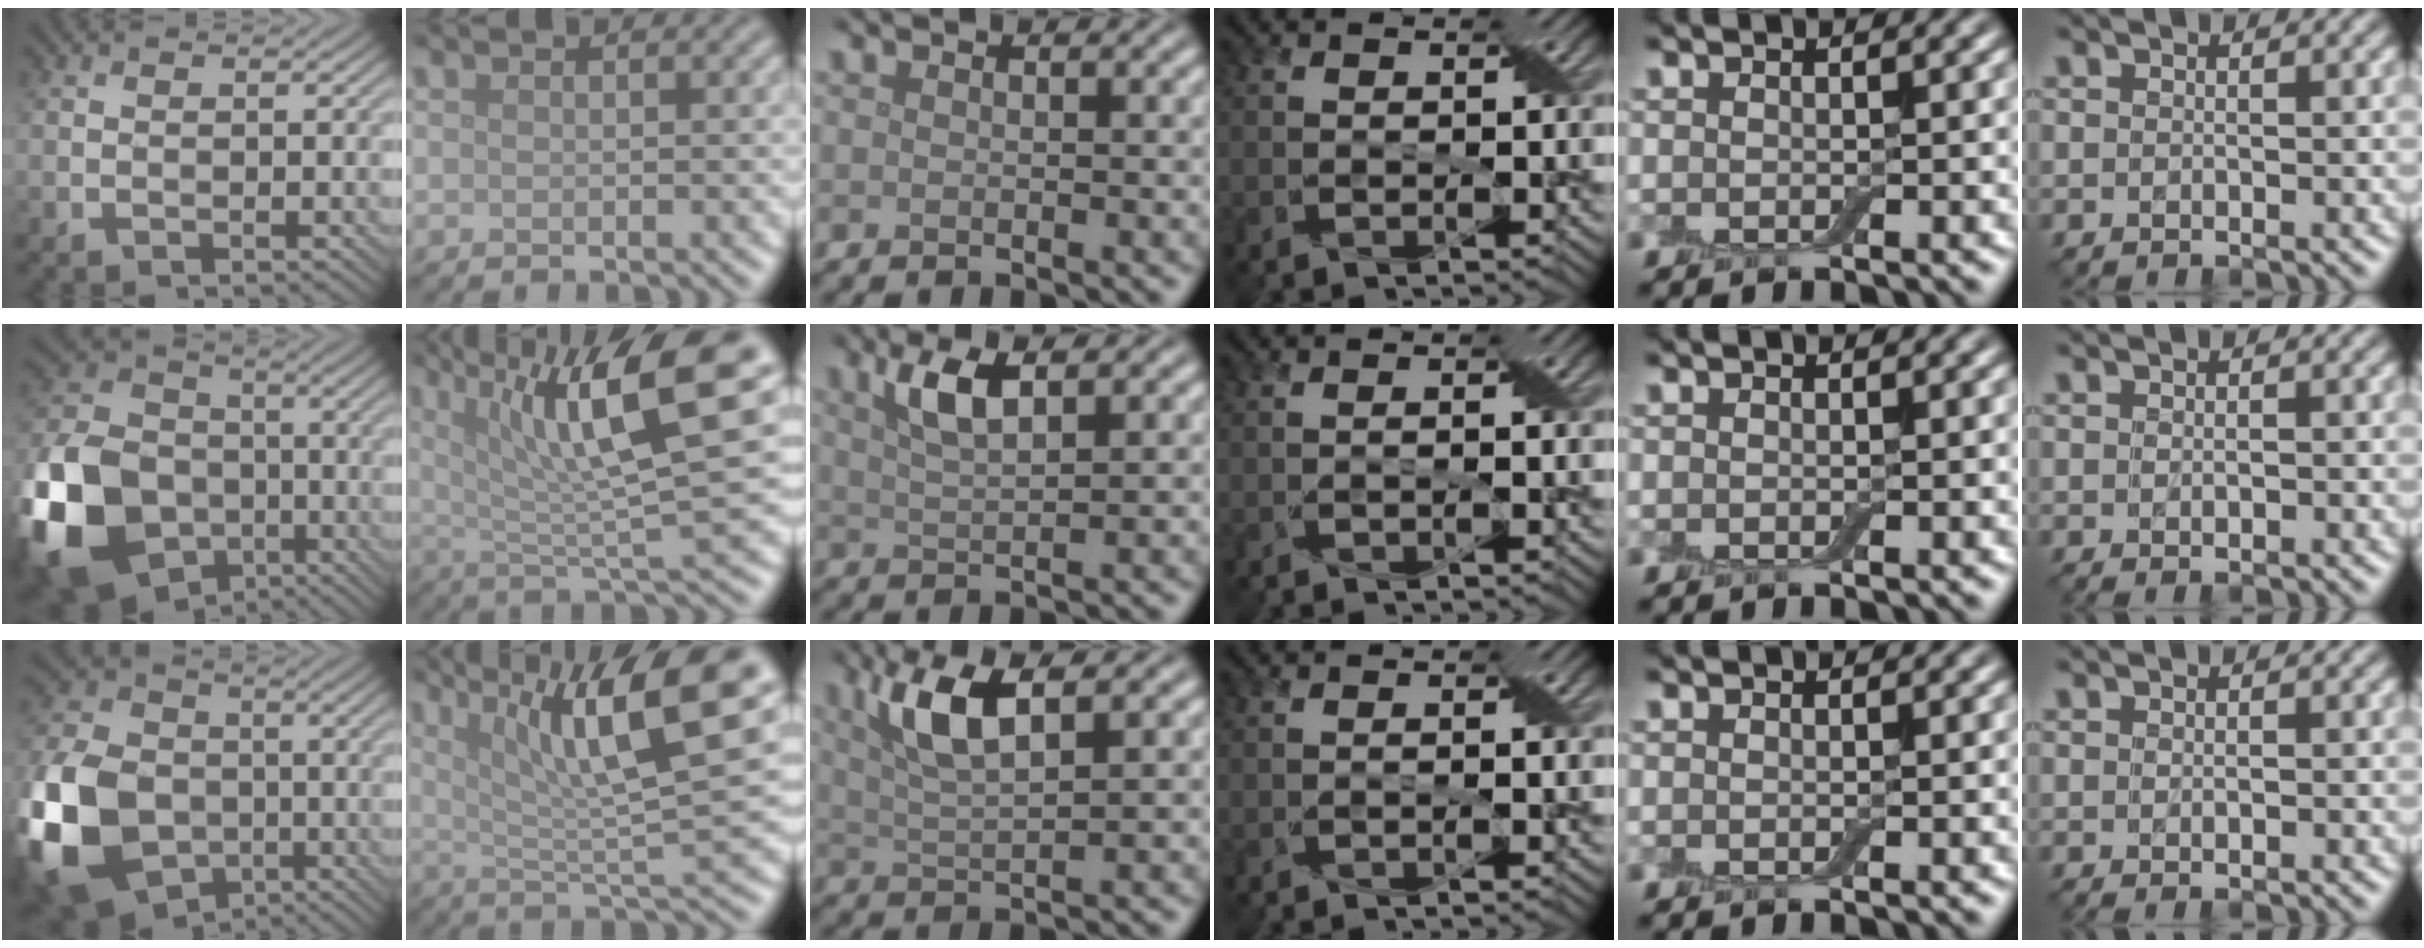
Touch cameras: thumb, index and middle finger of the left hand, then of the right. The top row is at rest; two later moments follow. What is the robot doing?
{"motion": "open", "object": "airpods case & airpods"}